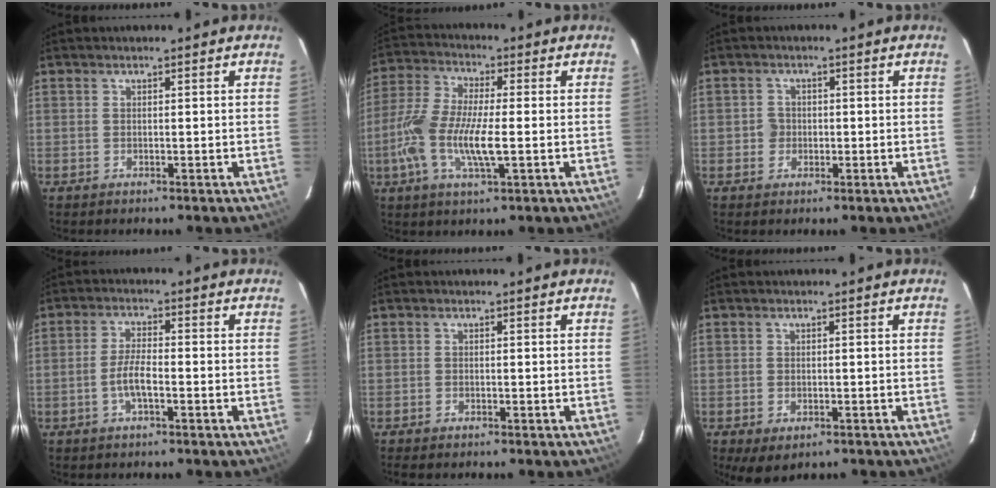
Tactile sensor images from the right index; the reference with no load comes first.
{"total": 12.4, "force": [-2.7, 3.5, 11.6], "torque": [-0.250, -0.004, -0.058]}
{"total": 2.7, "force": [-0.6, 2.6, 0.4], "torque": [-0.005, 0.006, -0.012]}
{"total": 4.5, "force": [-1.8, 1.2, 4.0], "torque": [-0.086, 0.004, -0.035]}
{"total": 1.3, "force": [-1.1, 0.5, 0.5], "torque": [-0.015, -0.004, -0.021]}
{"total": 4.8, "force": [-2.5, 2.9, 2.9], "torque": [-0.060, -0.020, -0.034]}